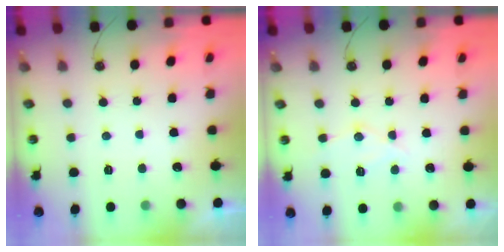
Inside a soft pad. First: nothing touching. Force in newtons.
{"total": 9.9, "press": 9.9, "slide": 0.8}